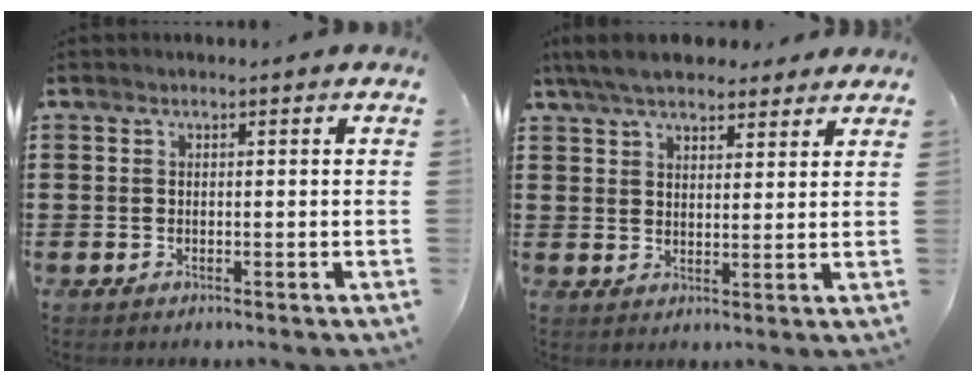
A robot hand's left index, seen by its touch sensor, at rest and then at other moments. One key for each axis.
{"total": 6.4, "fx": 5.5, "fy": 1.9, "fz": 2.6, "tx": -0.068, "ty": -0.004, "tz": 0.103}